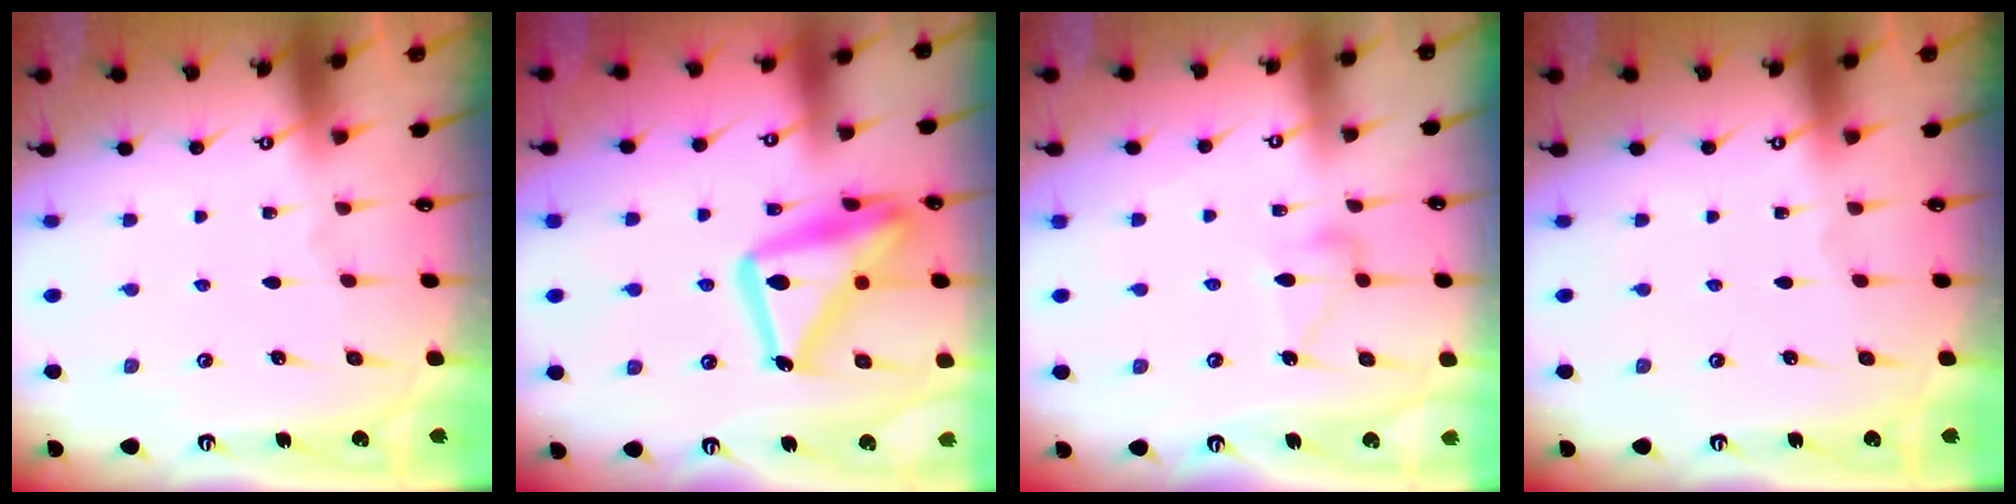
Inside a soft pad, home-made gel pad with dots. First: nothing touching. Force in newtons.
{"total": 21.1, "press": 21.0, "slide": 1.6}
{"total": 9.7, "press": 9.7, "slide": 0.5}
{"total": 0.0}